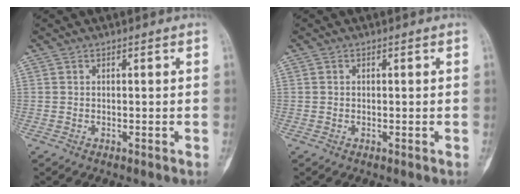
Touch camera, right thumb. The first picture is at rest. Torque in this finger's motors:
{"motor_torque": [-0.65, 0.03, -0.07, -0.09, -0.10]}